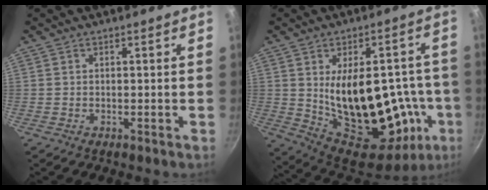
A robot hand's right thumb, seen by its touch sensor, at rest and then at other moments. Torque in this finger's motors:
{"motor_torque": [2.21, 2.86, 2.24, 0.16, 0.56]}